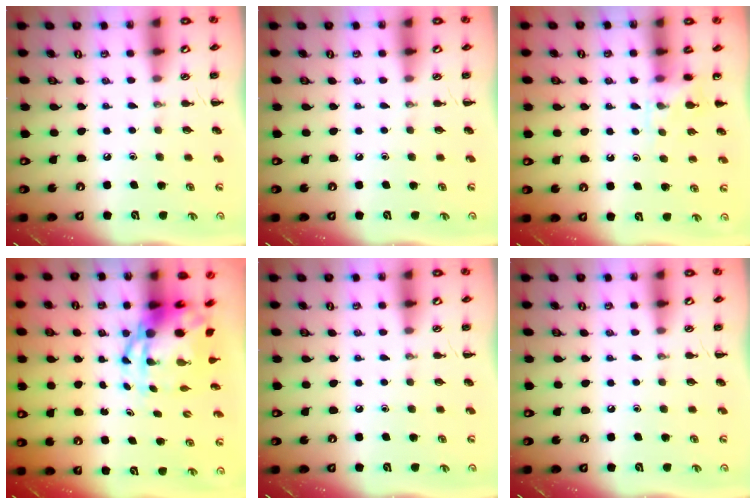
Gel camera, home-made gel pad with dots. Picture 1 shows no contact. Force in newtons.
{"total": 0.0}
{"total": 6.0, "press": 5.7, "slide": 1.8}
{"total": 8.3, "press": 7.9, "slide": 2.4}
{"total": 0.0}
{"total": 0.0}